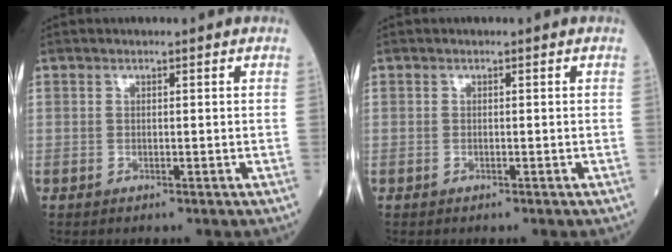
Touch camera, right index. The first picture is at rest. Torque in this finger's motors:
{"motor_torque": [0.01, -0.07, 0.03, 0.01]}